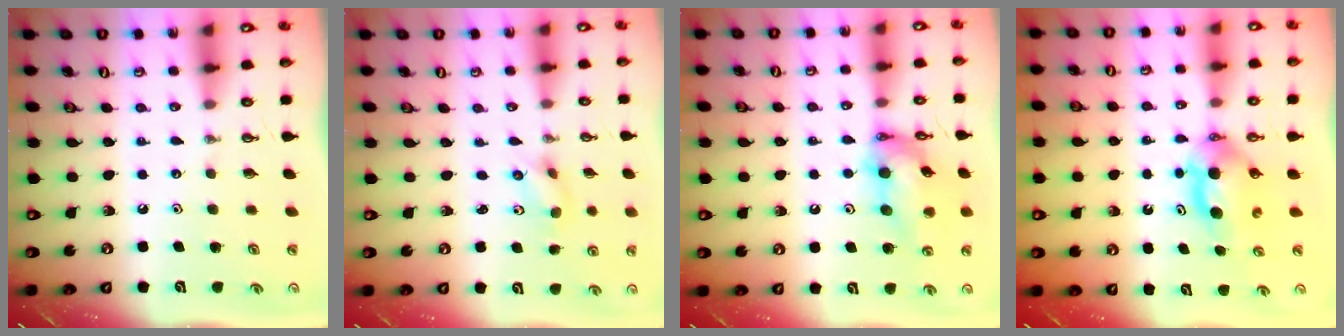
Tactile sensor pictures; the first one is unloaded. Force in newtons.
{"total": 2.3, "press": 2.2, "slide": 0.8}
{"total": 15.5, "press": 15.4, "slide": 1.7}
{"total": 7.4, "press": 5.7, "slide": 4.7}